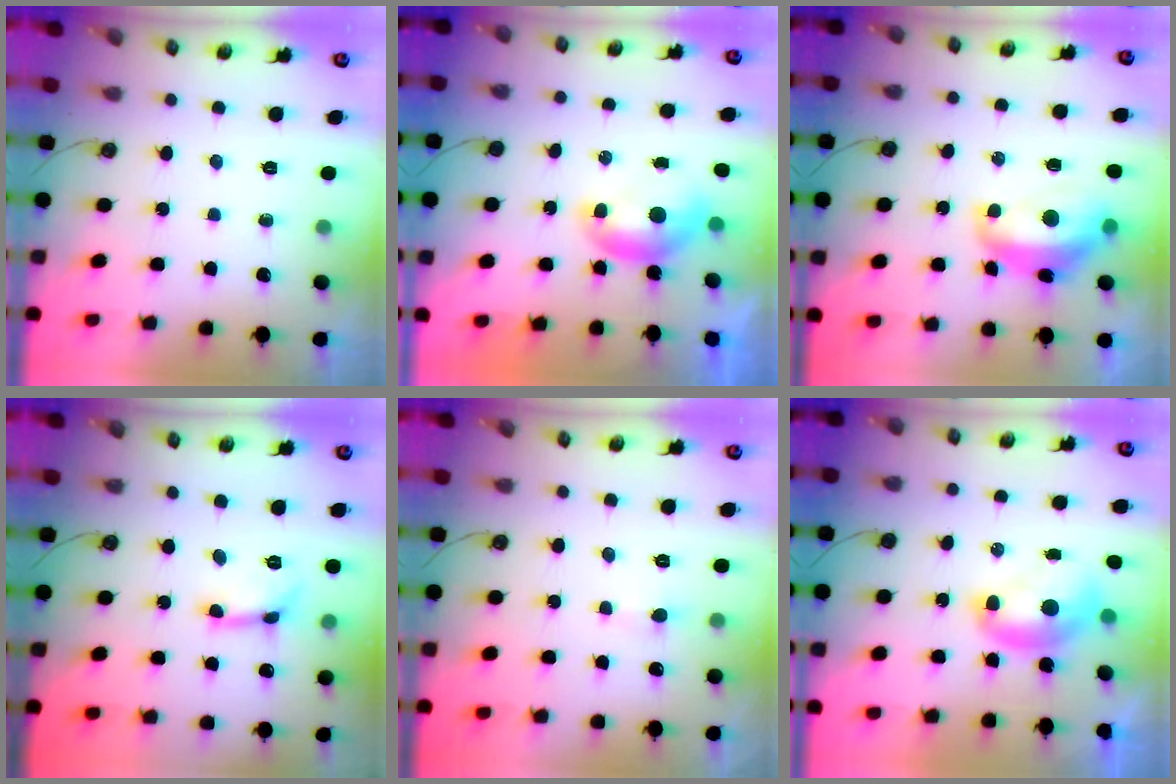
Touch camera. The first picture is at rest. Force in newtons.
{"total": 0.0}
{"total": 6.3, "press": 6.2, "slide": 1.2}
{"total": 0.9, "press": 0.8, "slide": 0.1}
{"total": 0.7, "press": 0.4, "slide": 0.5}
{"total": 1.9, "press": 1.9, "slide": 0.1}